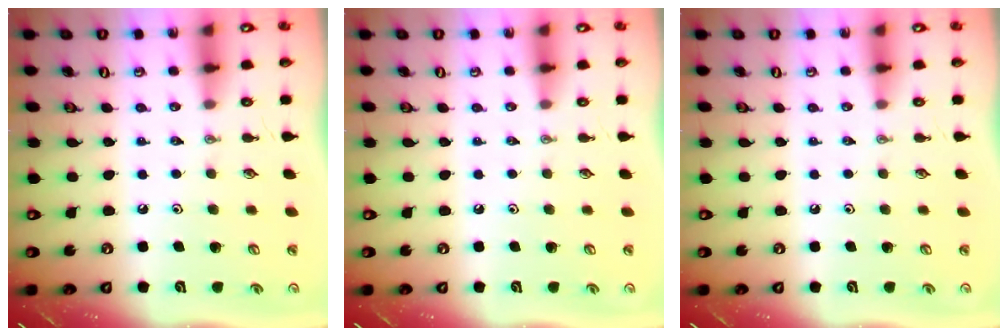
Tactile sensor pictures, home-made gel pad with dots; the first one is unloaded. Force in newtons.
{"total": 0.0}
{"total": 0.0}